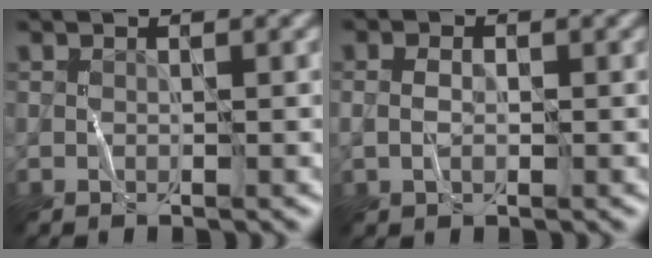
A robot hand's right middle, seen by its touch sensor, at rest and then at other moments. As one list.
[{"total": 1.5, "force": [0.0, 0.9, 1.2], "torque": [-0.024, 0.003, -0.004]}]